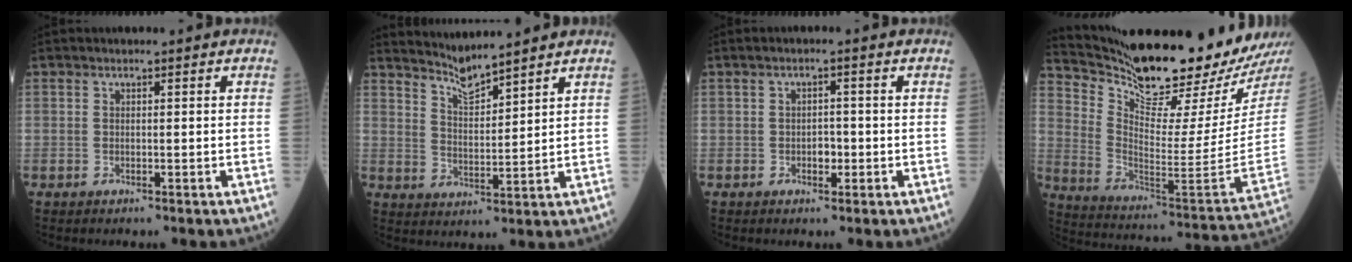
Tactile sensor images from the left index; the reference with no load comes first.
{"total": 5.8, "force": [5.5, -0.5, 1.5], "torque": [-0.037, -0.005, 0.109]}
{"total": 2.0, "force": [-0.5, 1.0, 1.7], "torque": [-0.024, 0.003, -0.008]}
{"total": 24.2, "force": [21.1, 0.4, 11.9], "torque": [-0.212, -0.097, 0.323]}